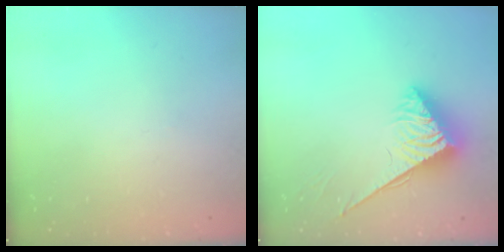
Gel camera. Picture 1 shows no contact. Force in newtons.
{"total": 3.9, "press": 3.9, "slide": 0.5}